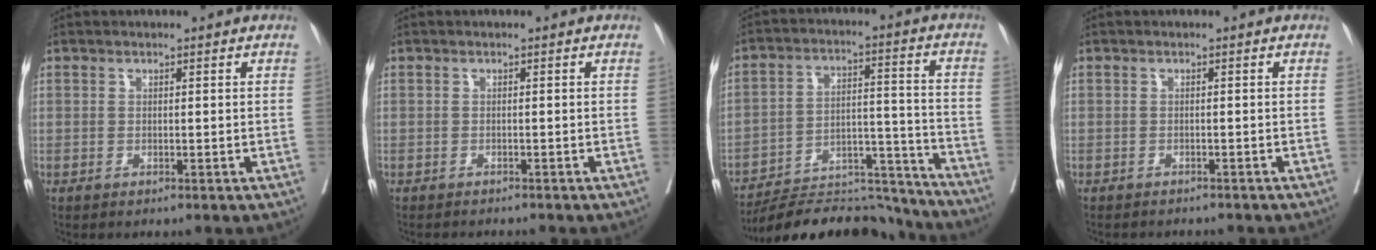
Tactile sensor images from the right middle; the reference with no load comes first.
{"total": 3.1, "force": [-2.9, 0.3, 1.2], "torque": [-0.013, -0.004, -0.034]}
{"total": 17.2, "force": [-16.7, 2.8, 2.7], "torque": [-0.045, 0.044, -0.245]}
{"total": 4.0, "force": [-3.7, 0.8, 1.3], "torque": [-0.014, -0.003, -0.041]}